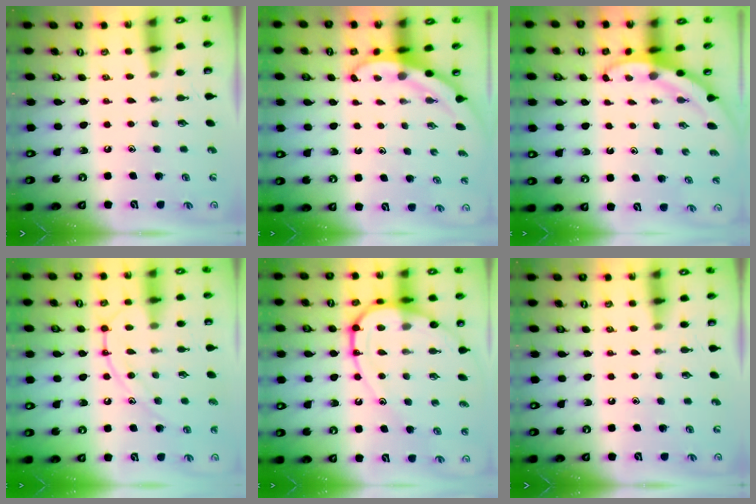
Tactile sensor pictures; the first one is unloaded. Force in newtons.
{"total": 3.6, "press": 3.6, "slide": 0.2}
{"total": 3.4, "press": 3.4, "slide": 0.1}
{"total": 11.5, "press": 11.5, "slide": 0.5}
{"total": 14.6, "press": 14.6, "slide": 1.4}
{"total": 0.0}